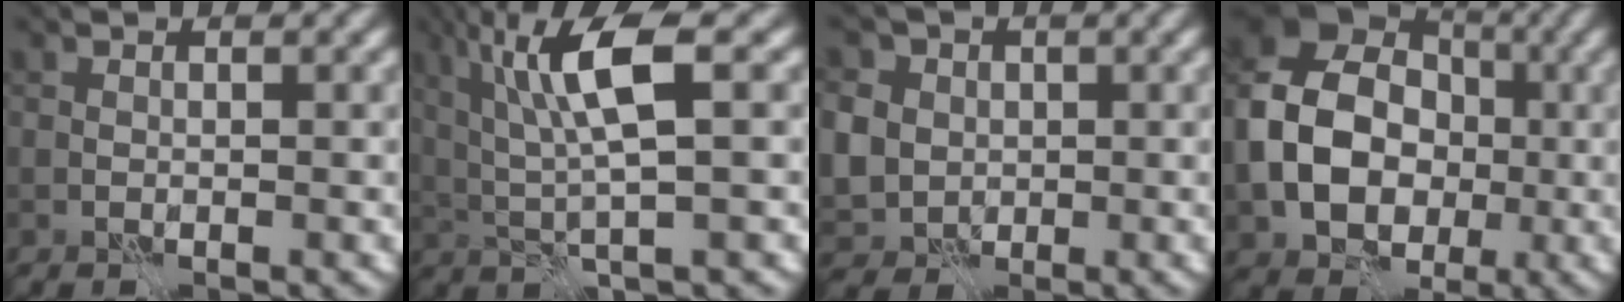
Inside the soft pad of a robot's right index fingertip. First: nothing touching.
{"total": 7.0, "force": [1.8, 1.4, 6.6], "torque": [-0.131, 0.008, 0.035]}
{"total": 9.6, "force": [1.5, 8.6, 4.1], "torque": [-0.103, 0.019, 0.004]}
{"total": 11.8, "force": [-1.4, 9.0, 7.5], "torque": [-0.151, -0.004, -0.026]}